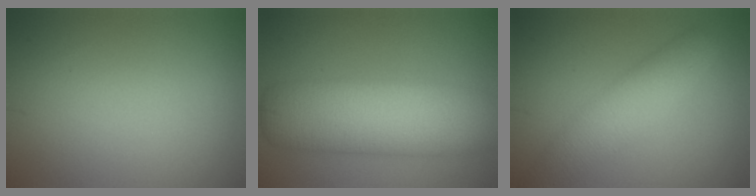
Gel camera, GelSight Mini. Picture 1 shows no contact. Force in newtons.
{"total": 10.3, "press": 10.3, "slide": 0.2}
{"total": 4.5, "press": 4.5, "slide": 0.1}